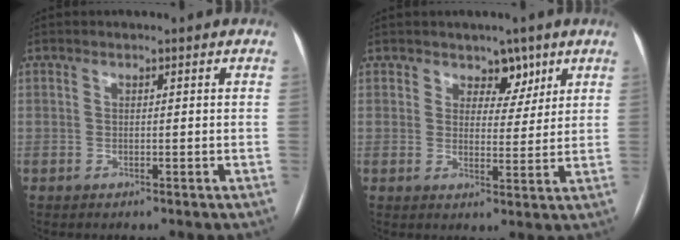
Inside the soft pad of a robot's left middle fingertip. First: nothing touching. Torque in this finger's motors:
{"motor_torque": [-0.05, 0.05, 0.04, 0.00]}